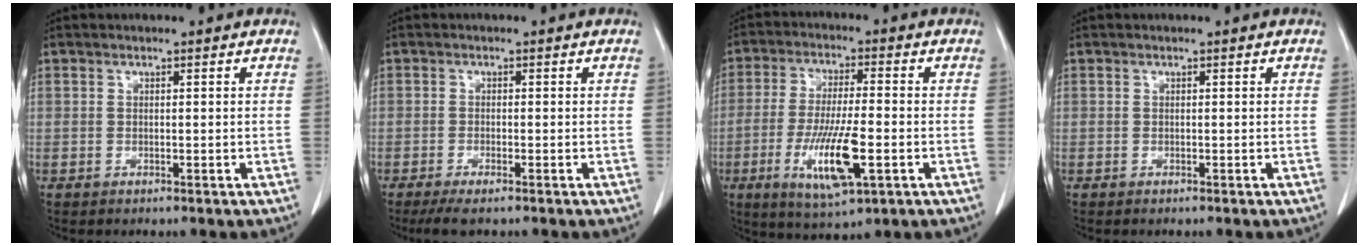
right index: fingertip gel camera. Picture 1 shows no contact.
{"total": 3.3, "force": [-2.3, 0.4, 2.3], "torque": [-0.038, -0.008, -0.039]}
{"total": 11.8, "force": [-3.7, 2.1, 11.0], "torque": [-0.215, -0.018, -0.061]}
{"total": 0.0}